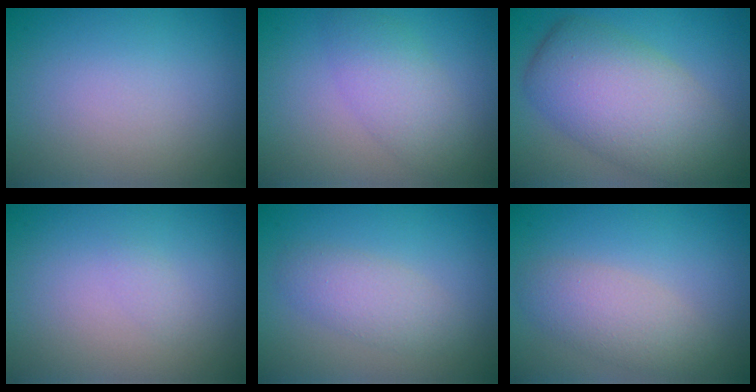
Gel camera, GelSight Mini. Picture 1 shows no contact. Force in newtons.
{"total": 3.4, "press": 3.4, "slide": 0.0}
{"total": 8.7, "press": 8.7, "slide": 0.5}
{"total": 0.5, "press": 0.5, "slide": 0.1}
{"total": 2.5, "press": 2.5, "slide": 0.1}
{"total": 3.1, "press": 3.1, "slide": 0.2}